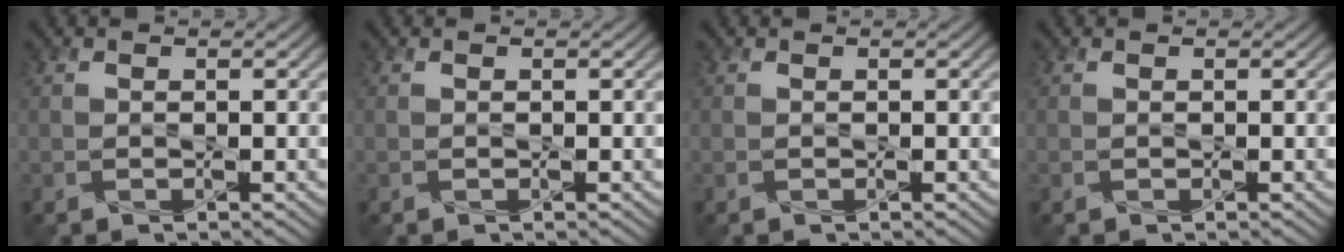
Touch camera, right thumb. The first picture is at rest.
{"total": 0.0}
{"total": 0.0}
{"total": 0.0}